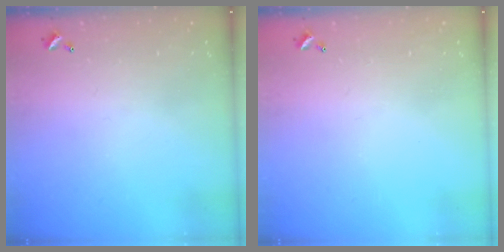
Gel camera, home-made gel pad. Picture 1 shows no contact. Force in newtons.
{"total": 0.0}